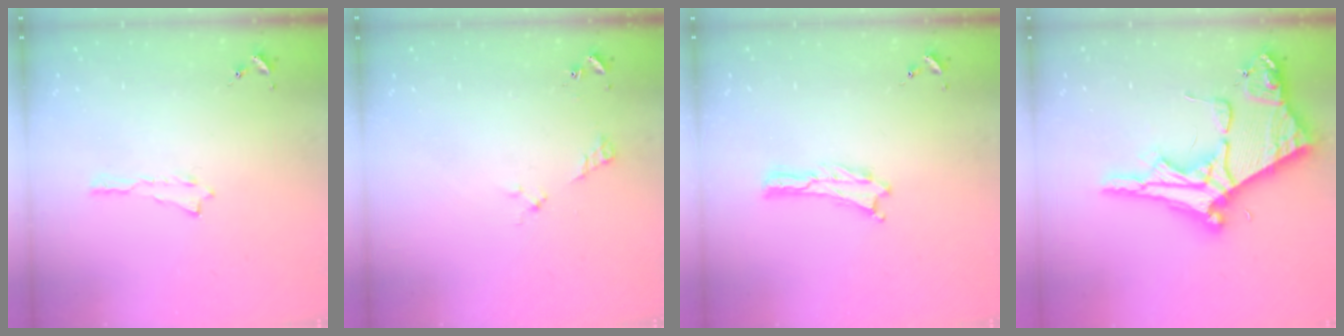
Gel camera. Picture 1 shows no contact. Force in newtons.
{"total": 2.5, "press": 2.5, "slide": 0.3}
{"total": 0.0}
{"total": 11.6, "press": 11.6, "slide": 1.3}